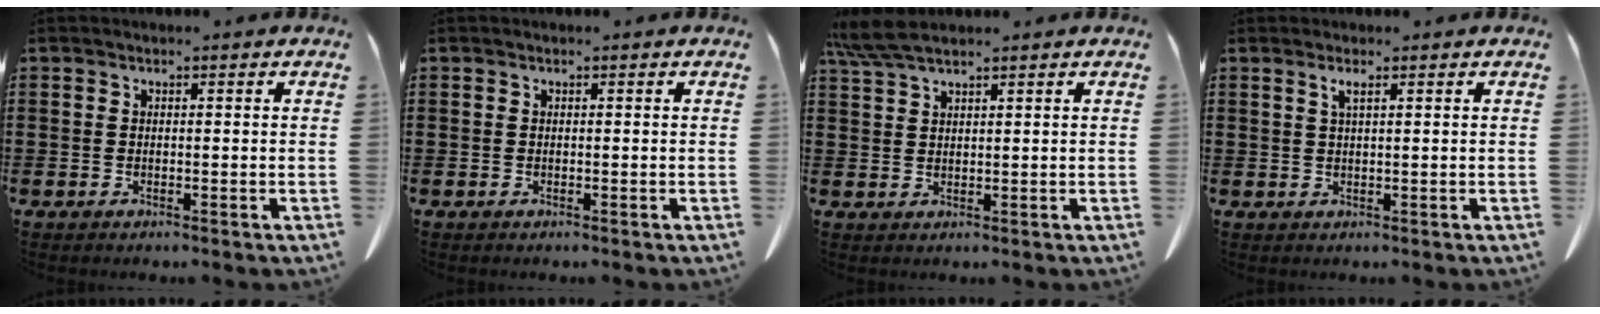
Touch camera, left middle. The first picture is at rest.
{"total": 0.0}
{"total": 4.6, "force": [3.6, 0.6, 2.8], "torque": [-0.063, 0.000, 0.067]}
{"total": 1.5, "force": [0.8, 0.2, 1.3], "torque": [-0.027, 0.002, 0.013]}